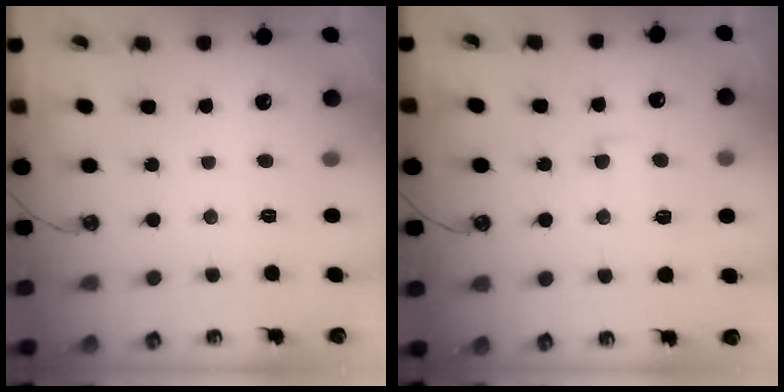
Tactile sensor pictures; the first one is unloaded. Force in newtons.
{"total": 1.5, "press": 0.6, "slide": 1.4}